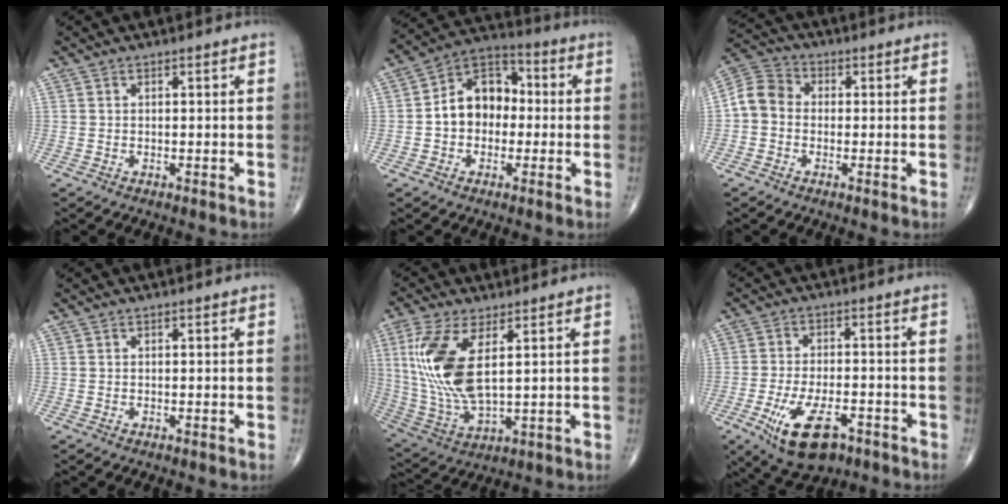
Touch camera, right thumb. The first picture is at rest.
{"total": 11.7, "force": [-0.4, 8.7, 7.8], "torque": [-0.096, 0.038, -0.021]}
{"total": 6.9, "force": [-0.7, 5.8, 3.7], "torque": [-0.057, 0.024, -0.030]}
{"total": 0.0}
{"total": 15.2, "force": [3.7, 6.3, 13.4], "torque": [-0.296, -0.016, 0.083]}
{"total": 12.5, "force": [-6.1, 5.9, 9.1], "torque": [-0.158, 0.014, -0.093]}